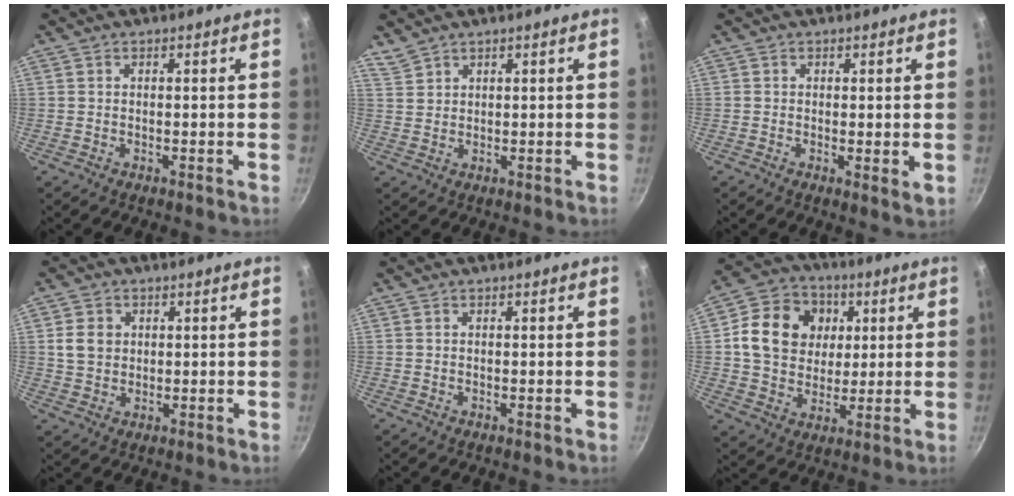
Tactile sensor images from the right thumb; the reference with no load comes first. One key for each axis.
{"total": 2.6, "fx": 2.4, "fy": 0.9, "fz": 0.4, "tx": -0.005, "ty": 0.003, "tz": 0.054}
{"total": 2.1, "fx": 0.3, "fy": 0.6, "fz": 2.0, "tx": -0.030, "ty": -0.012, "tz": 0.002}
{"total": 5.0, "fx": 1.0, "fy": 4.1, "fz": 2.6, "tx": -0.032, "ty": 0.002, "tz": 0.019}
{"total": 0.0}
{"total": 15.3, "fx": 3.2, "fy": 12.7, "fz": 7.8, "tx": -0.112, "ty": 0.008, "tz": 0.047}